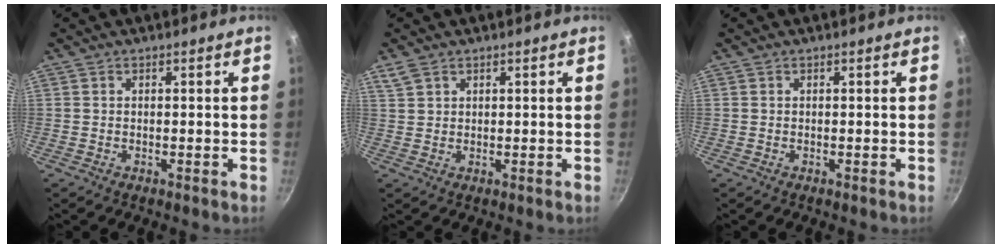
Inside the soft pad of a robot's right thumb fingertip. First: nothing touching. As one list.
[{"total": 2.7, "force": [1.8, 1.7, 1.2], "torque": [-0.022, 0.001, 0.040]}, {"total": 0.0}]